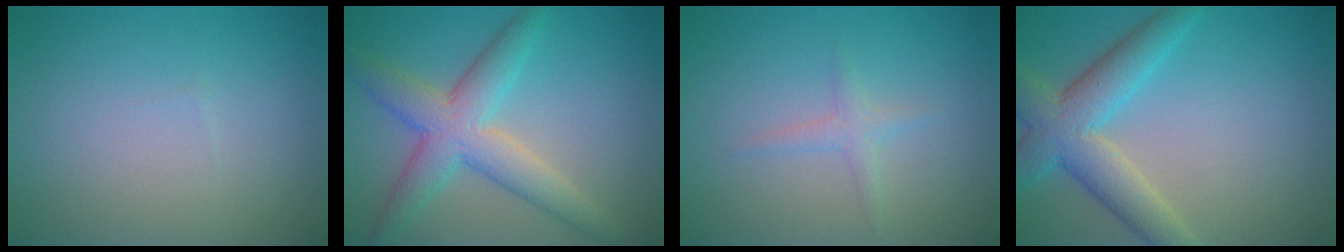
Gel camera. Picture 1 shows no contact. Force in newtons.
{"total": 5.8, "press": 5.8, "slide": 0.4}
{"total": 1.3, "press": 1.3, "slide": 0.0}
{"total": 6.0, "press": 6.0, "slide": 0.3}